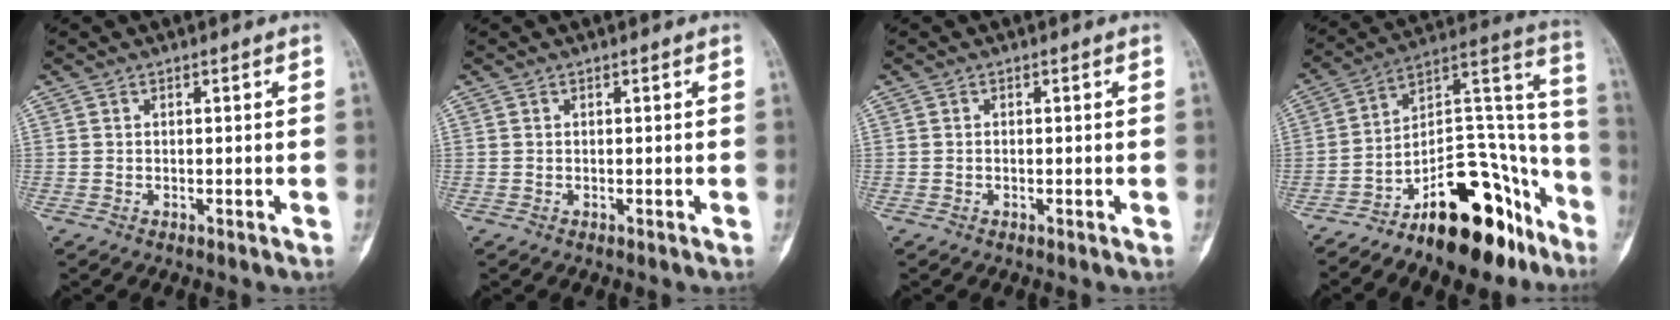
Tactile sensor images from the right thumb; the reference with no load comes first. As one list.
[{"total": 0.0}, {"total": 0.0}, {"total": 24.0, "force": [-15.7, 10.2, 15.0], "torque": [-0.144, 0.138, -0.248]}]